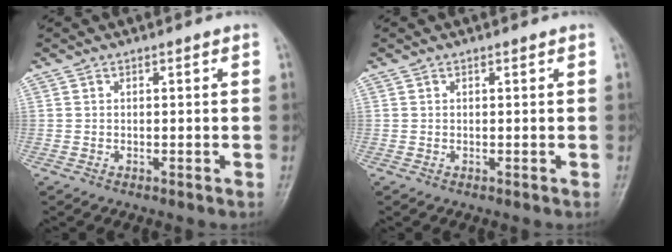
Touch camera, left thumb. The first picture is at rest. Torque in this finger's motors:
{"motor_torque": [0.00, 0.00, -0.10, -0.10, 0.00]}